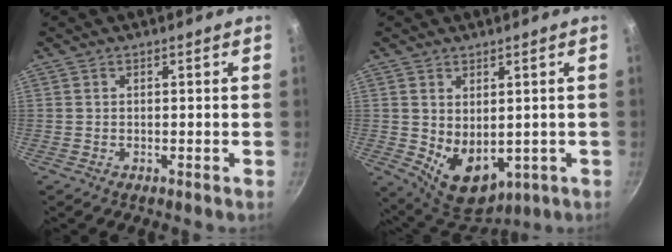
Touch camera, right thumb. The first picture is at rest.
{"total": 10.1, "force": [-0.2, 6.9, 7.4], "torque": [-0.090, -0.023, 0.022]}